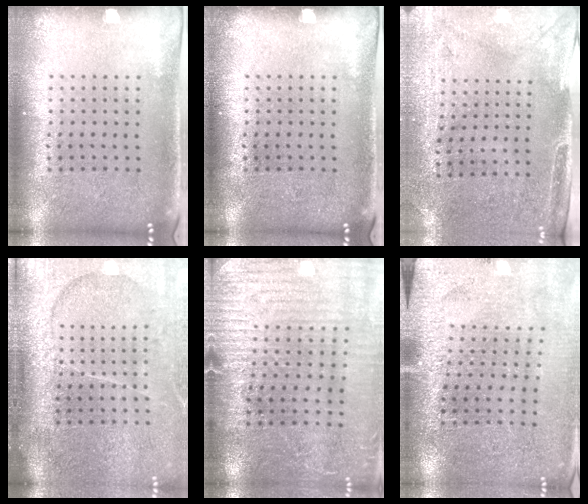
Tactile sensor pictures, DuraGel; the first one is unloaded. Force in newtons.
{"total": 0.0}
{"total": 3.0, "press": 2.3, "slide": 1.8}
{"total": 4.3, "press": 3.5, "slide": 2.4}
{"total": 3.0, "press": 3.0, "slide": 0.4}
{"total": 3.0, "press": 3.0, "slide": 0.4}